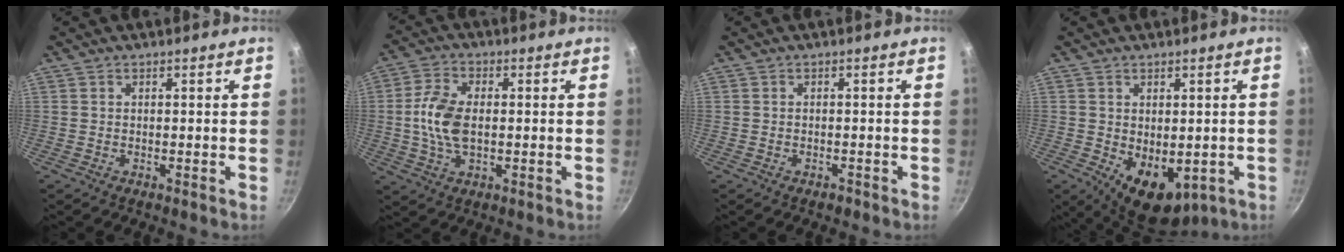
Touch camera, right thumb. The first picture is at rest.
{"total": 9.1, "force": [-0.2, 5.3, 7.4], "torque": [-0.144, 0.013, -0.009]}
{"total": 0.8, "force": [-0.6, 0.5, 0.3], "torque": [-0.007, 0.007, -0.005]}
{"total": 9.5, "force": [-1.6, 6.3, 7.0], "torque": [-0.078, -0.015, -0.003]}